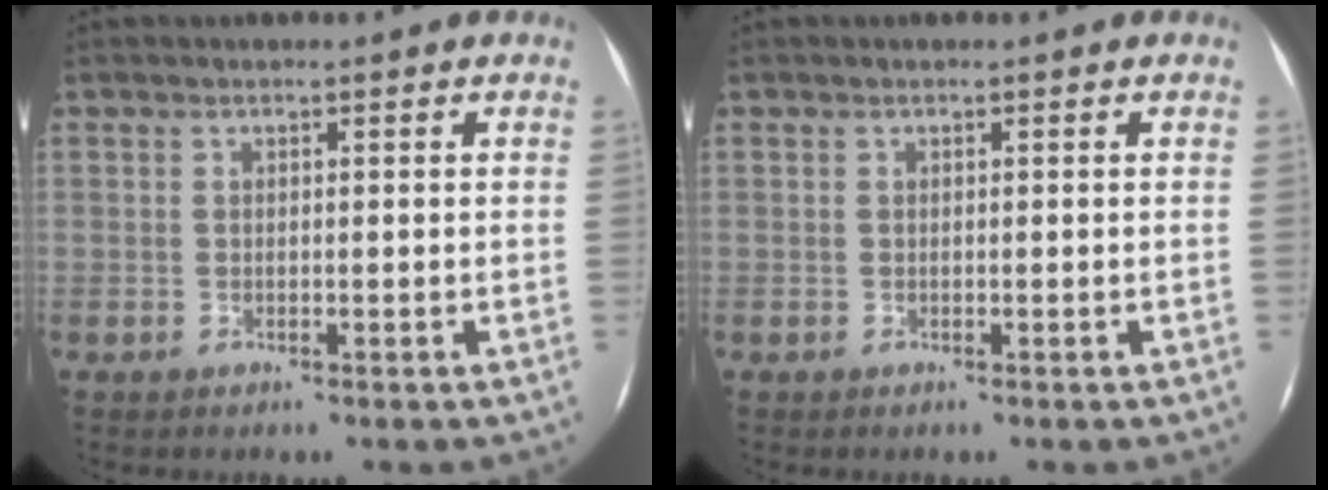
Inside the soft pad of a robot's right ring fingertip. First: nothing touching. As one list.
[{"total": 0.0}]